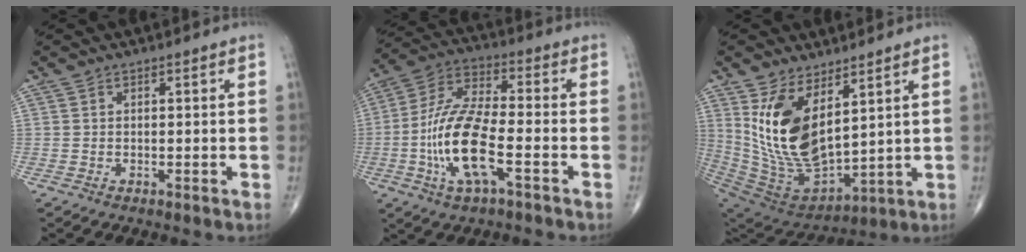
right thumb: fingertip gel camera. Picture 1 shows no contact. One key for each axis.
{"total": 15.0, "fx": -4.3, "fy": 4.9, "fz": 13.5, "tx": -0.280, "ty": 0.027, "tz": -0.084}
{"total": 18.2, "fx": 6.3, "fy": 9.2, "fz": 14.4, "tx": -0.260, "ty": -0.044, "tz": 0.146}